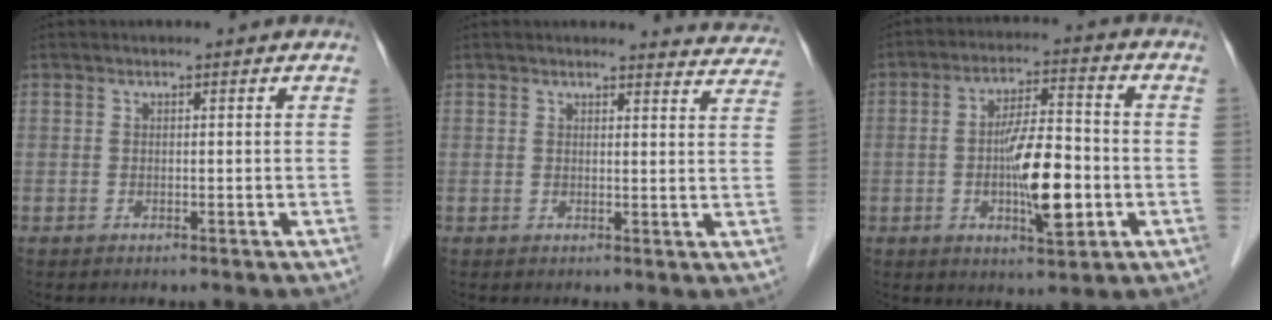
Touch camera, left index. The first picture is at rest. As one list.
[{"total": 5.9, "force": [5.8, 1.0, -0.3], "torque": [0.016, -0.025, 0.041]}, {"total": 10.3, "force": [-2.1, 2.3, 9.8], "torque": [-0.174, 0.002, -0.035]}]